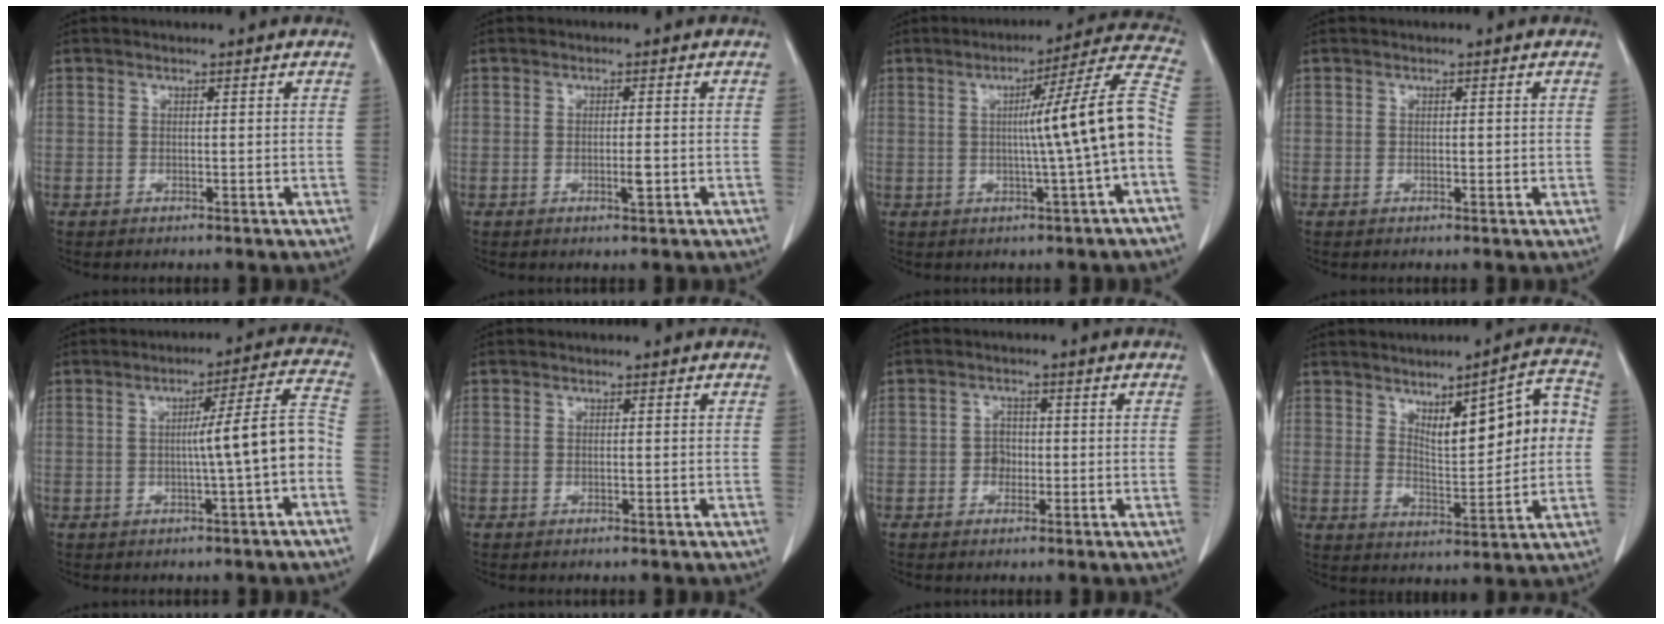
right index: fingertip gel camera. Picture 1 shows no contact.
{"total": 1.9, "force": [-0.5, 0.2, 1.8], "torque": [-0.033, -0.003, -0.008]}
{"total": 13.2, "force": [-1.1, -1.8, 13.0], "torque": [-0.173, 0.020, -0.019]}
{"total": 0.8, "force": [0.0, 0.3, 0.7], "torque": [-0.012, -0.001, 0.001]}
{"total": 8.7, "force": [-1.8, -0.7, 8.4], "torque": [-0.117, 0.021, -0.025]}
{"total": 0.0}
{"total": 2.2, "force": [-0.6, 1.8, 1.2], "torque": [-0.013, 0.007, -0.009]}
{"total": 11.6, "force": [2.6, 3.2, 10.8], "torque": [-0.149, 0.021, 0.046]}